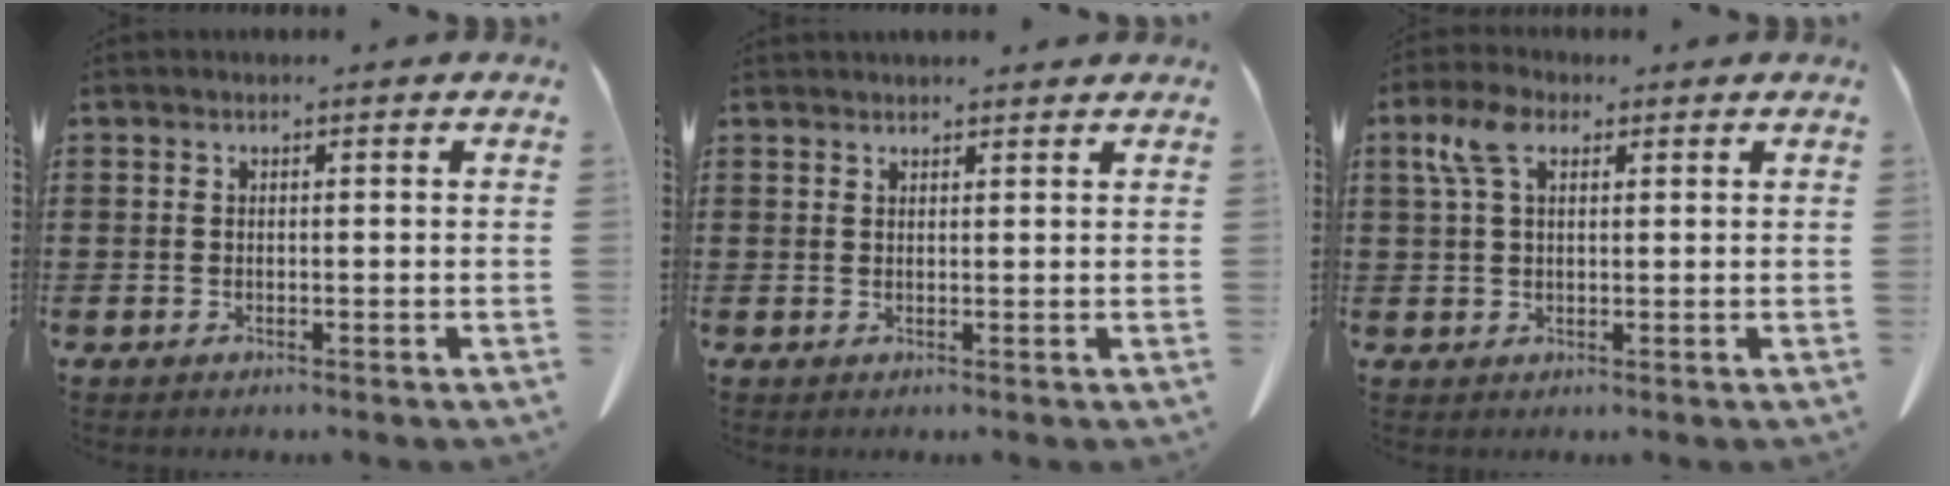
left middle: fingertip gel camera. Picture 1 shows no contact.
{"total": 1.3, "force": [1.3, 0.3, 0.3], "torque": [-0.008, 0.000, 0.024]}
{"total": 5.3, "force": [2.4, 2.4, 4.0], "torque": [-0.096, 0.006, 0.040]}